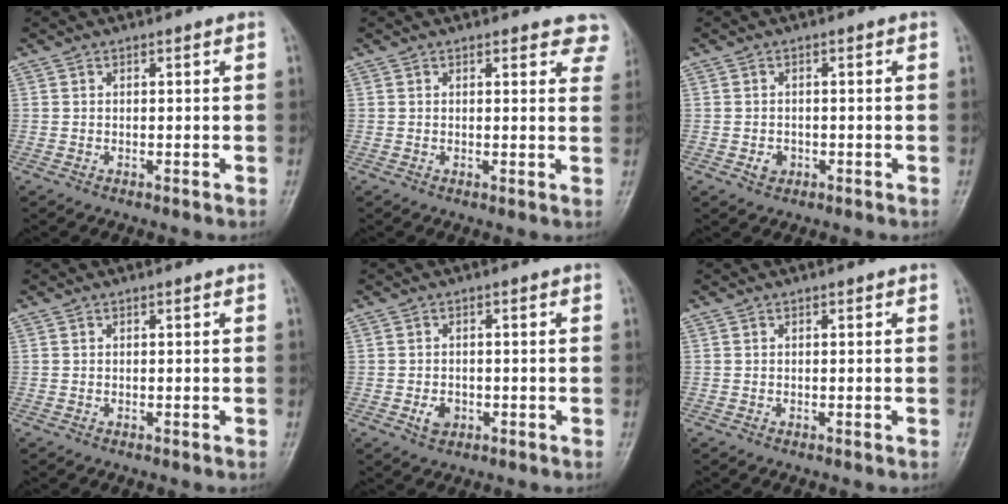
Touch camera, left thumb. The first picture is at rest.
{"total": 5.4, "force": [4.6, 2.2, 1.6], "torque": [0.020, -0.019, 0.032]}
{"total": 2.0, "force": [-0.7, 1.7, 0.8], "torque": [-0.006, 0.003, -0.010]}
{"total": 0.0}
{"total": 2.8, "force": [-1.0, 2.2, 1.6], "torque": [-0.019, 0.001, -0.013]}
{"total": 0.0}